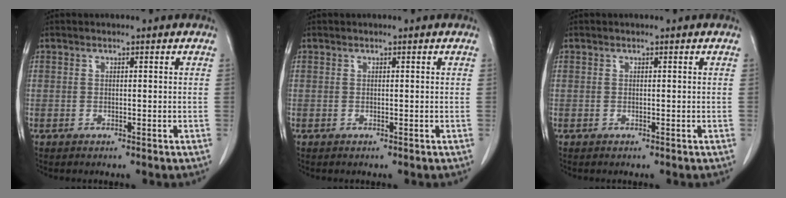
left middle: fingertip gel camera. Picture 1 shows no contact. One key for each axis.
{"total": 0.0}
{"total": 0.0}